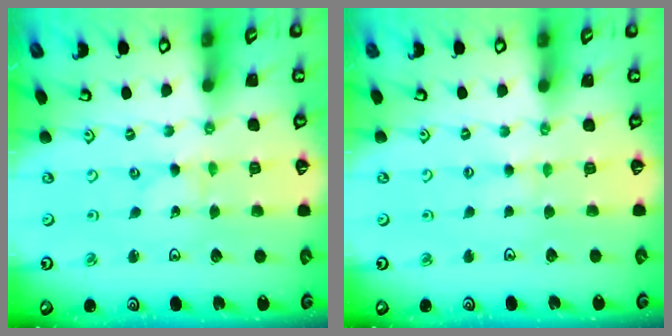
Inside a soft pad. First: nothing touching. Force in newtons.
{"total": 1.6, "press": 1.6, "slide": 0.3}